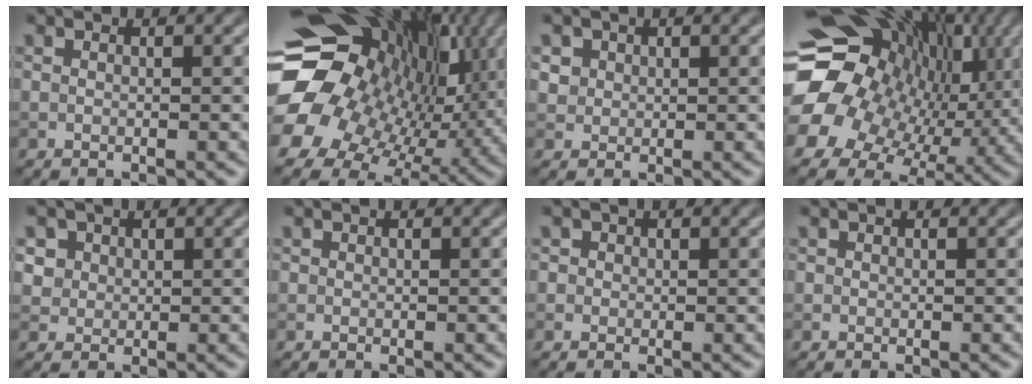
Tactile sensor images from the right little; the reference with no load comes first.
{"total": 19.3, "force": [1.5, 15.6, 11.4], "torque": [-0.210, -0.005, 0.033]}
{"total": 1.5, "force": [0.6, 1.3, 0.4], "torque": [-0.008, -0.006, 0.025]}
{"total": 17.3, "force": [2.0, 14.2, 9.7], "torque": [-0.194, -0.008, 0.039]}
{"total": 2.6, "force": [1.2, 2.2, 0.9], "torque": [-0.026, 0.001, 0.035]}
{"total": 0.0}
{"total": 0.8, "force": [0.2, 0.7, 0.1], "torque": [0.004, -0.004, -0.002]}
{"total": 0.0}